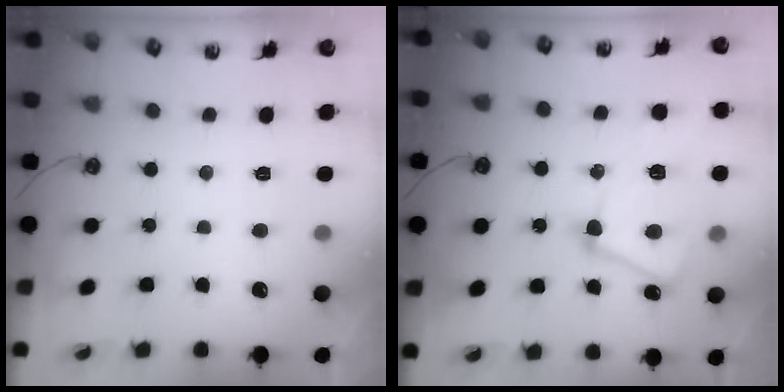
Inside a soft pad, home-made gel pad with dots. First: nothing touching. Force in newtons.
{"total": 12.4, "press": 12.3, "slide": 1.7}